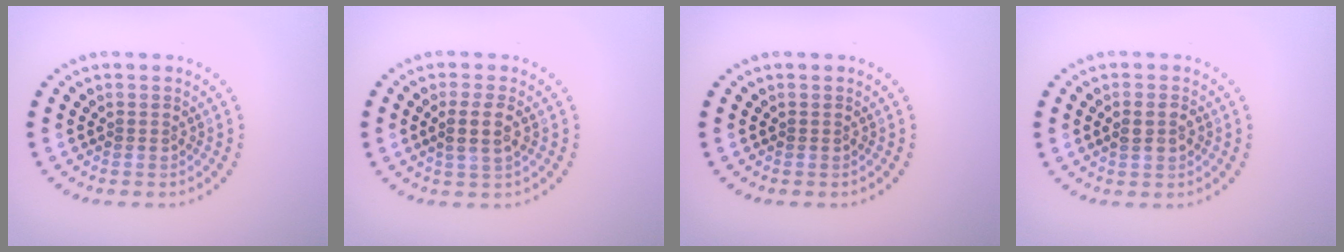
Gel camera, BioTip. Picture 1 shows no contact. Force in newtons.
{"total": 2.4, "press": 2.2, "slide": 1.0}
{"total": 0.0}
{"total": 1.9, "press": 1.9, "slide": 0.1}